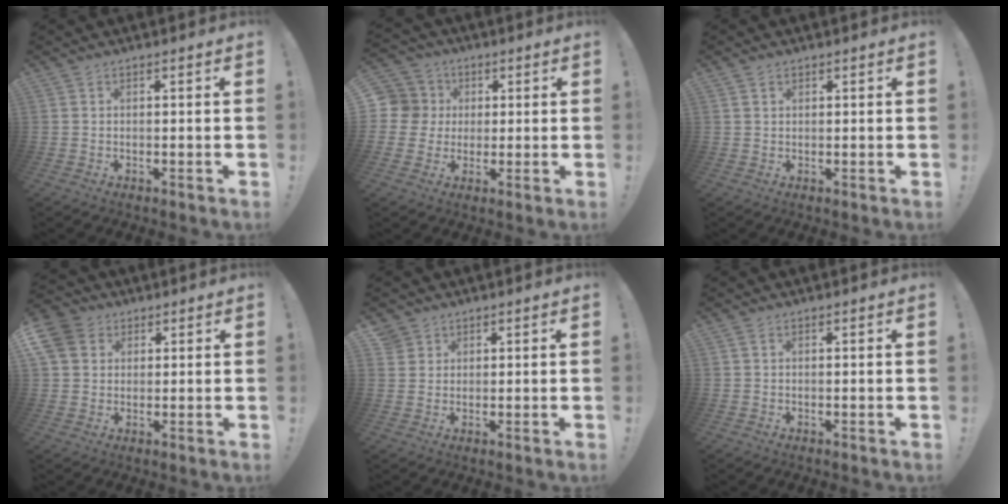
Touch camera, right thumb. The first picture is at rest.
{"total": 8.5, "force": [0.7, 8.2, 2.0], "torque": [-0.035, 0.004, 0.015]}
{"total": 1.1, "force": [0.8, 0.8, 0.3], "torque": [-0.003, 0.000, 0.014]}
{"total": 8.0, "force": [3.2, 6.5, 3.4], "torque": [-0.072, -0.013, 0.064]}
{"total": 2.9, "force": [2.0, 2.0, 0.3], "torque": [0.004, -0.009, 0.036]}
{"total": 0.7, "force": [0.2, 0.2, 0.7], "torque": [-0.018, 0.002, 0.005]}